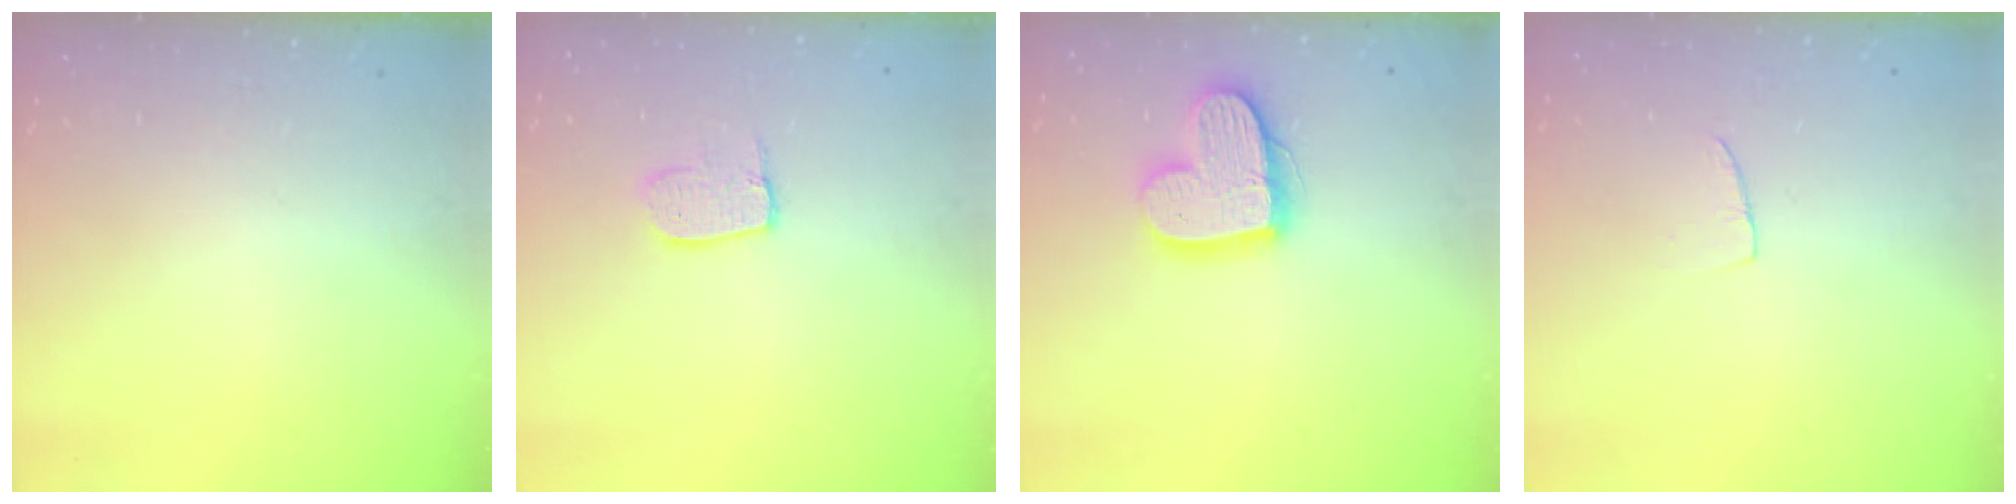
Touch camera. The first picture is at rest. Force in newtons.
{"total": 7.0, "press": 7.0, "slide": 0.3}
{"total": 13.9, "press": 13.9, "slide": 1.0}
{"total": 4.3, "press": 4.3, "slide": 0.3}